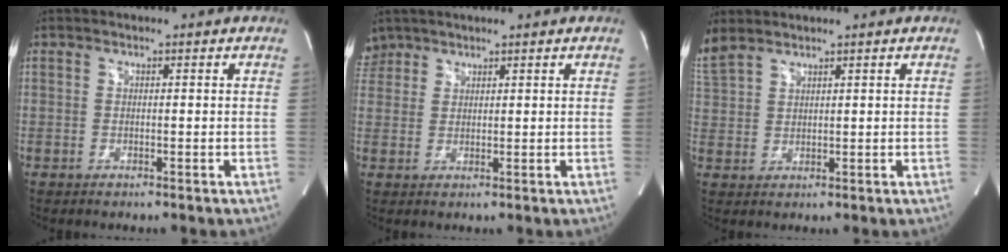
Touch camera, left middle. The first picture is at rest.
{"total": 3.3, "force": [2.7, 1.9, -0.2], "torque": [0.009, 0.010, 0.055]}
{"total": 4.6, "force": [4.2, 1.0, 1.6], "torque": [-0.058, 0.019, 0.102]}